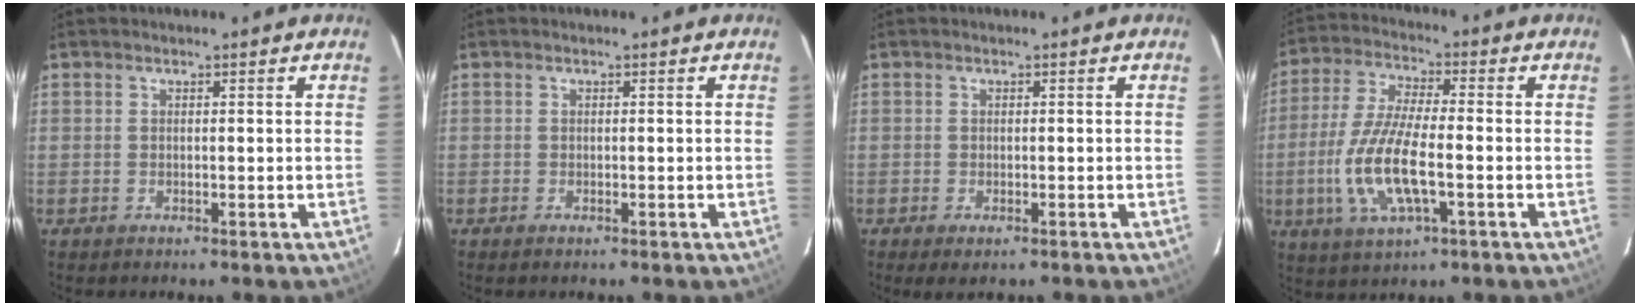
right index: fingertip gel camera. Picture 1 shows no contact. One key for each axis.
{"total": 0.6, "fx": -0.5, "fy": 0.3, "fz": 0.3, "tx": -0.007, "ty": -0.003, "tz": -0.010}
{"total": 0.9, "fx": -0.7, "fy": 0.3, "fz": 0.5, "tx": -0.009, "ty": -0.004, "tz": -0.012}
{"total": 13.1, "fx": -3.2, "fy": 3.9, "fz": 12.1, "tx": -0.257, "ty": -0.006, "tz": -0.063}